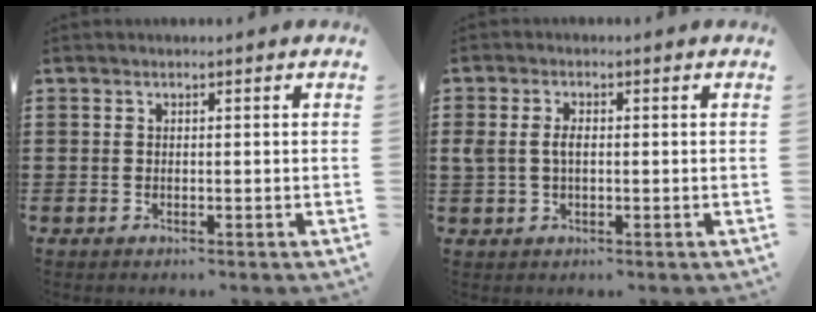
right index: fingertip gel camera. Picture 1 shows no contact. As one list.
[{"total": 2.9, "force": [0.2, 1.7, 2.4], "torque": [-0.063, 0.002, -0.003]}]